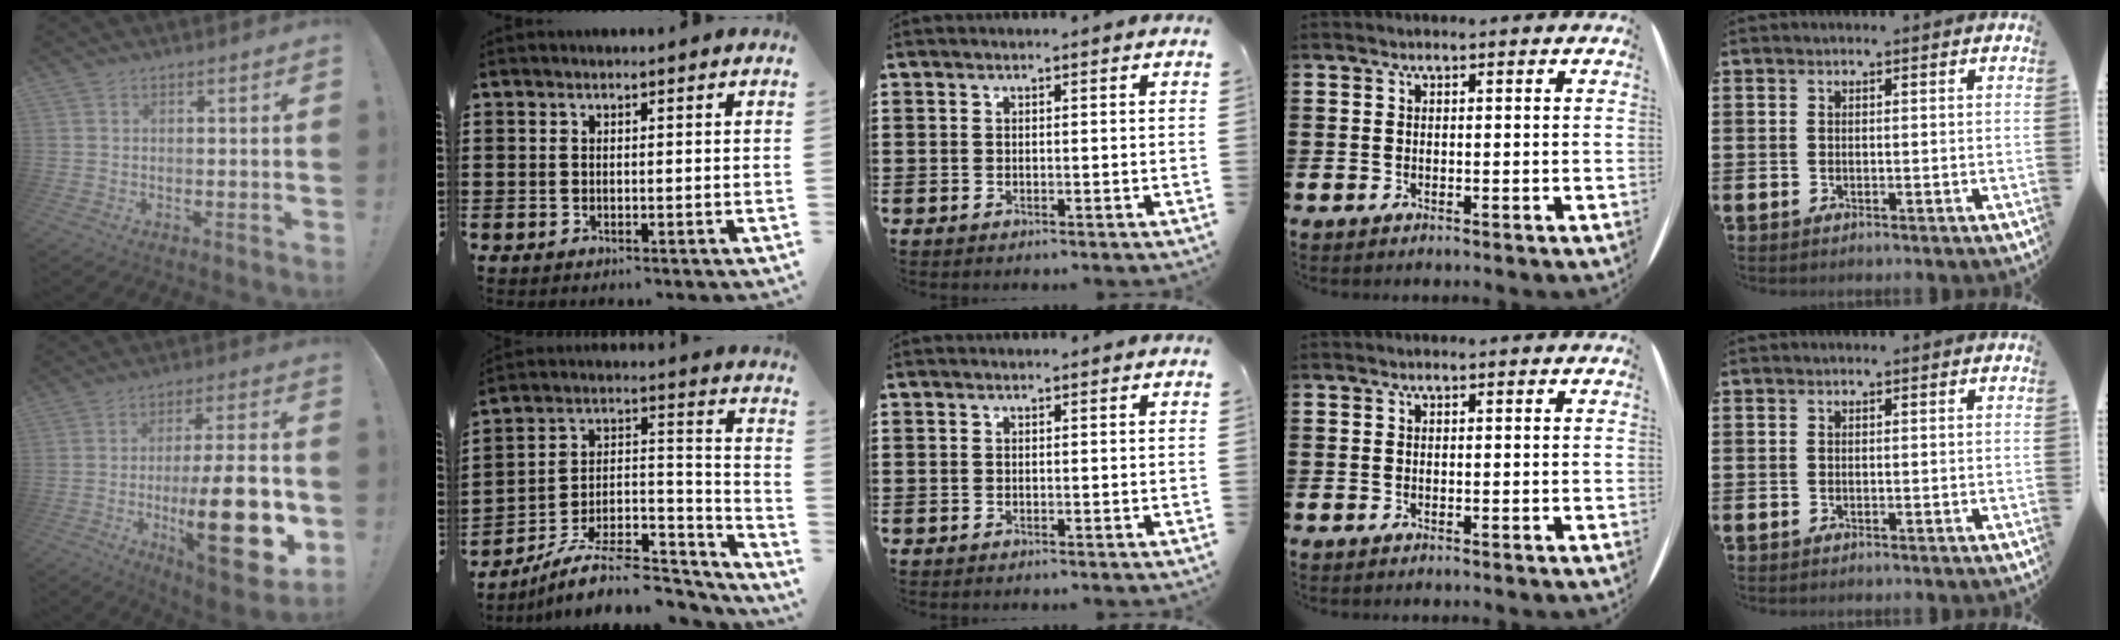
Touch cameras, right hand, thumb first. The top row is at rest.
{"thumb": {"total": 24.7, "force": [-4.6, 7.4, 23.1], "torque": [-0.362, -0.001, -0.065]}, "index": {"total": 9.8, "force": [-7.6, 3.6, 5.1], "torque": [-0.079, 0.026, -0.140]}}